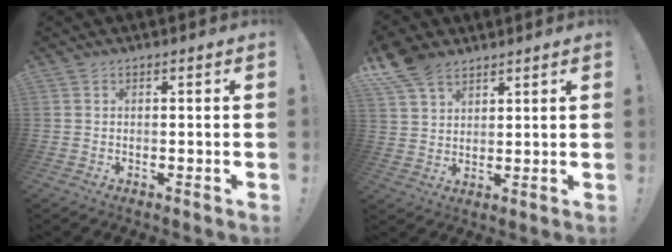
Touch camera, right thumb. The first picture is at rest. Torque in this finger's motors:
{"motor_torque": [-0.70, 1.05, 0.75, 0.60, 0.02]}